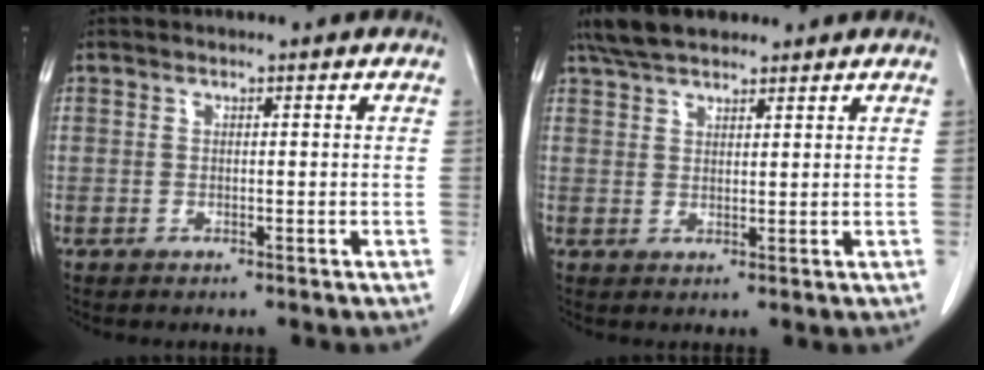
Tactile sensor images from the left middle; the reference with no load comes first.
{"total": 6.5, "force": [5.4, 2.2, 2.9], "torque": [-0.056, 0.023, 0.101]}